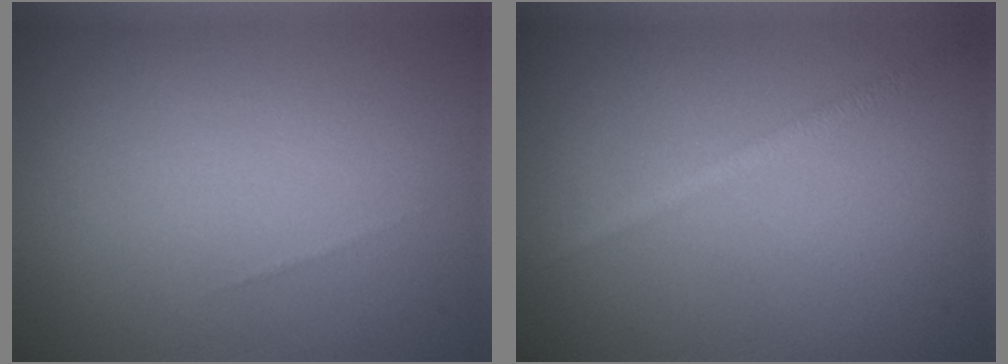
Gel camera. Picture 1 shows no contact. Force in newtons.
{"total": 1.4, "press": 1.4, "slide": 0.1}